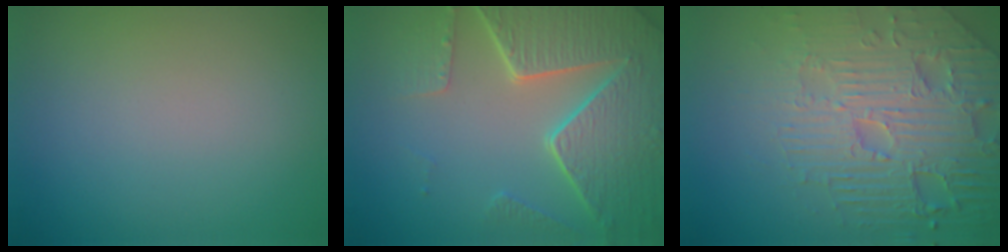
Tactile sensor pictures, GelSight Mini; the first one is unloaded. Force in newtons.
{"total": 8.4, "press": 6.0, "slide": 5.8}
{"total": 8.7, "press": 6.1, "slide": 6.2}